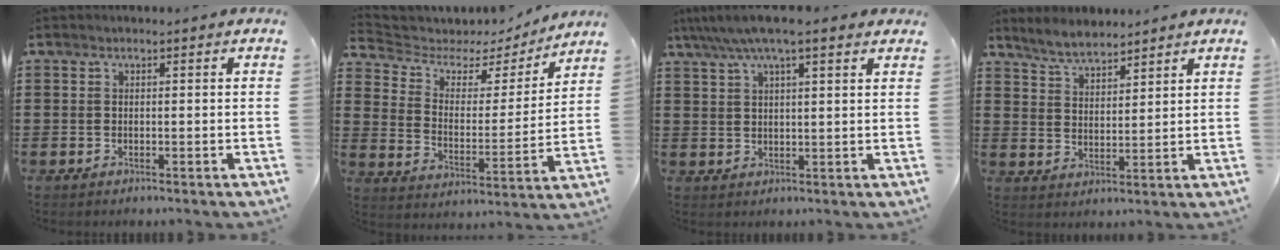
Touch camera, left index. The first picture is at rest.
{"total": 4.4, "force": [3.4, 2.4, 1.3], "torque": [-0.053, -0.022, 0.051]}
{"total": 6.3, "force": [4.6, 1.1, 4.2], "torque": [-0.093, -0.001, 0.082]}
{"total": 4.5, "force": [4.3, 0.9, 0.8], "torque": [-0.031, -0.005, 0.080]}